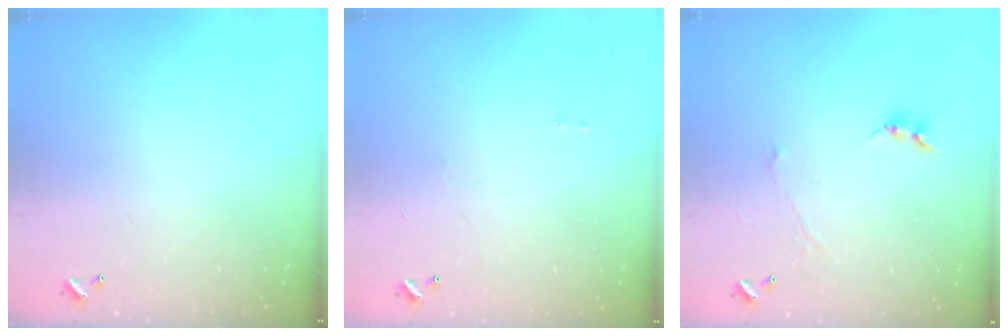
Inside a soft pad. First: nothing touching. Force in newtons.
{"total": 0.9, "press": 0.8, "slide": 0.5}
{"total": 0.0}